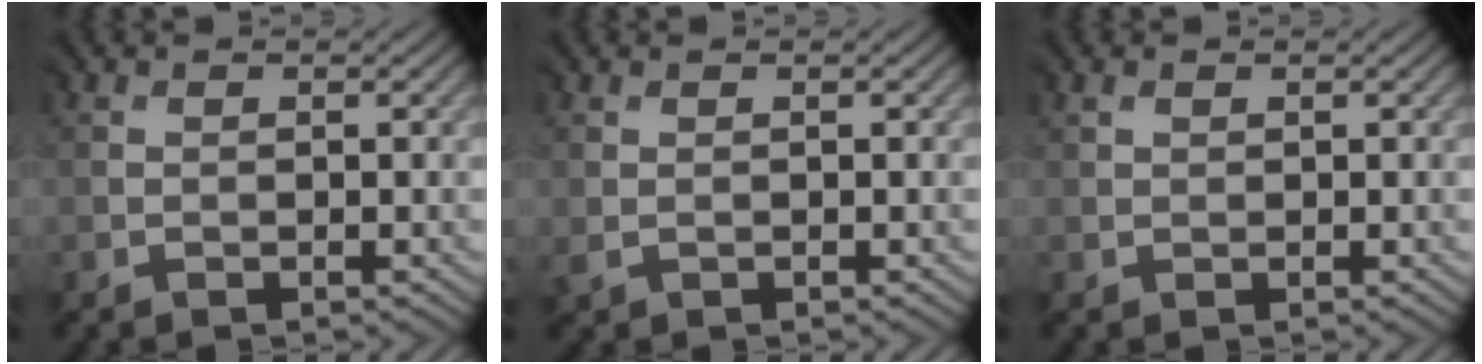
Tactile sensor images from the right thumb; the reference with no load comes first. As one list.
[{"total": 0.7, "force": [0.2, 0.6, 0.2], "torque": [-0.011, 0.000, 0.003]}, {"total": 1.2, "force": [0.8, 0.7, 0.5], "torque": [-0.006, 0.001, 0.017]}]